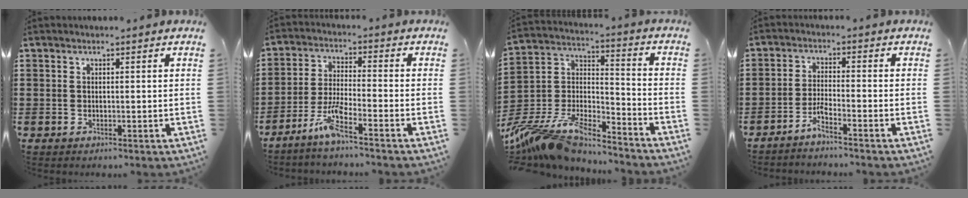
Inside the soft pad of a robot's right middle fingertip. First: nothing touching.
{"total": 5.8, "force": [-4.3, 0.3, 3.9], "torque": [-0.084, -0.008, -0.084]}
{"total": 11.4, "force": [-10.2, 2.4, 4.4], "torque": [-0.110, 0.003, -0.208]}
{"total": 2.9, "force": [-2.5, -0.1, 1.4], "torque": [-0.034, 0.004, -0.053]}